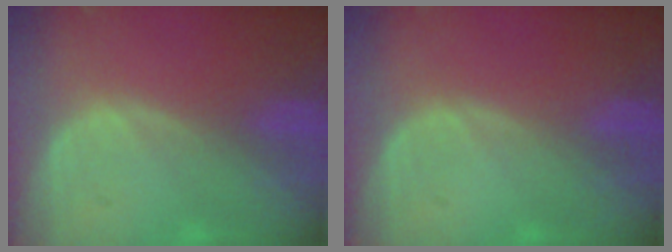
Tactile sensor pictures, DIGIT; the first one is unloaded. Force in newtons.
{"total": 0.0}